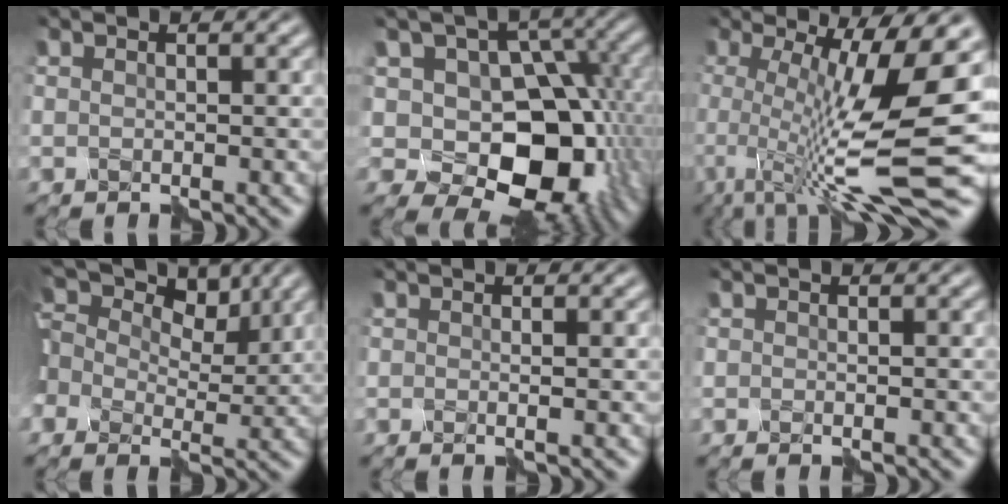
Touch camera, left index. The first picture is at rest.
{"total": 11.2, "force": [-1.6, 8.0, 7.8], "torque": [-0.093, -0.009, -0.031]}
{"total": 14.0, "force": [-1.8, 2.9, 13.6], "torque": [-0.202, 0.003, -0.032]}
{"total": 13.0, "force": [4.6, 8.6, 8.6], "torque": [-0.175, 0.033, 0.053]}
{"total": 0.6, "force": [0.1, 0.2, 0.5], "torque": [-0.003, 0.002, -0.010]}
{"total": 0.0}